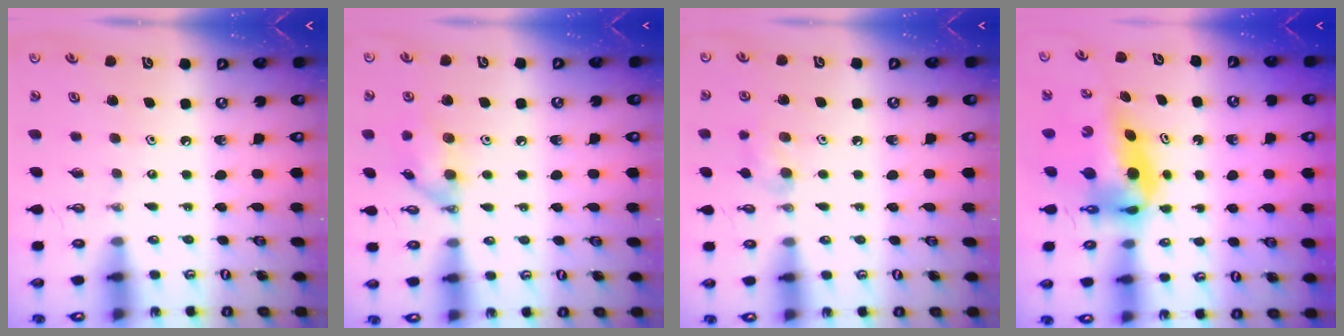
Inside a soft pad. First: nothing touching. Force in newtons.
{"total": 11.2, "press": 11.2, "slide": 0.3}
{"total": 7.3, "press": 7.2, "slide": 1.4}
{"total": 8.0, "press": 7.8, "slide": 1.9}